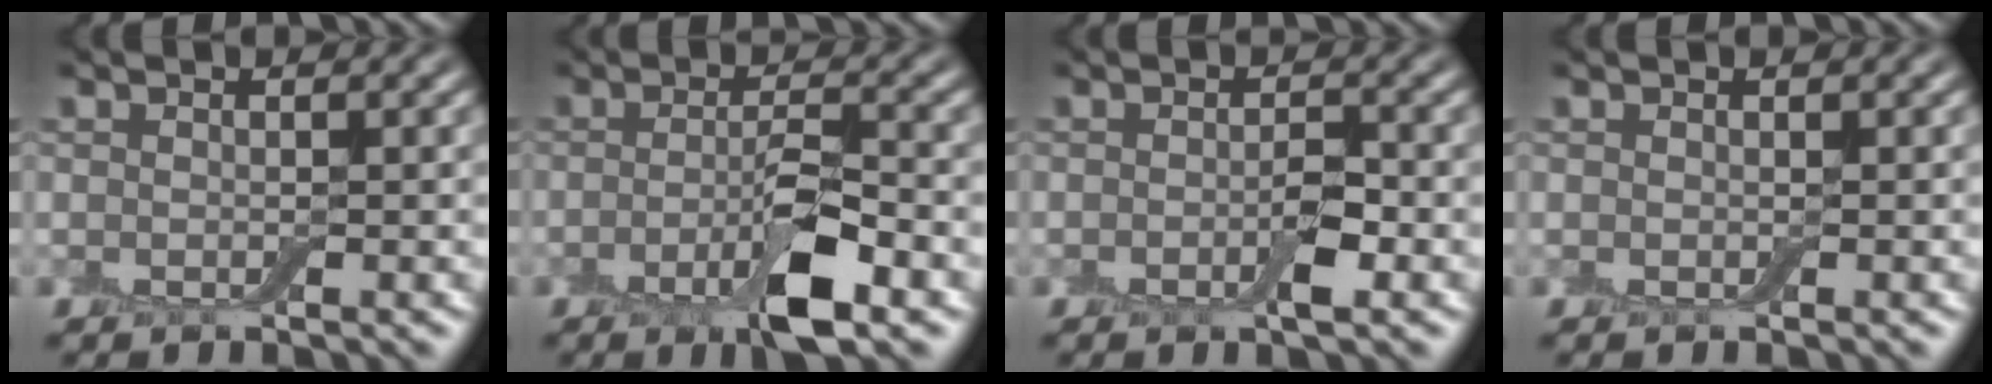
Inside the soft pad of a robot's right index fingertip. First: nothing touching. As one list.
[{"total": 5.0, "force": [-2.1, 1.2, 4.4], "torque": [-0.078, 0.001, -0.041]}, {"total": 2.1, "force": [-0.7, 0.6, 1.9], "torque": [-0.031, -0.001, -0.014]}, {"total": 0.0}]